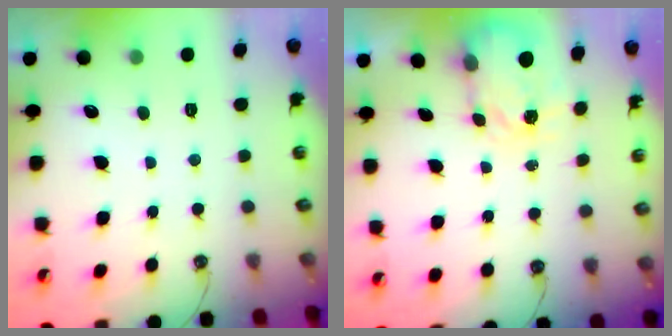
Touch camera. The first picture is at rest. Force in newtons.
{"total": 4.0, "press": 3.9, "slide": 0.6}